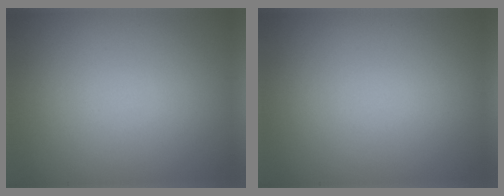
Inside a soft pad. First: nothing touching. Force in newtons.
{"total": 0.0}